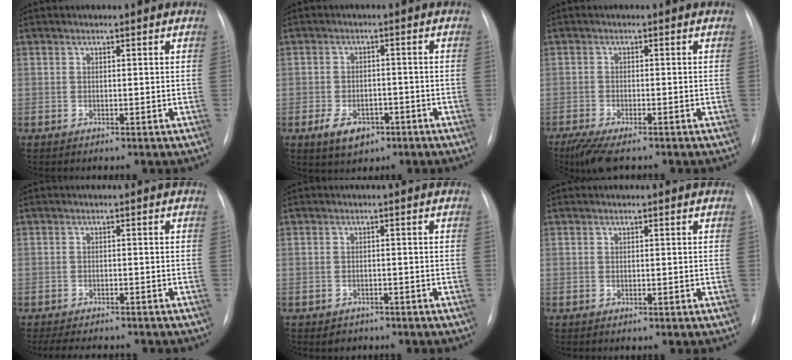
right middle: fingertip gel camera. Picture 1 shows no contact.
{"total": 5.1, "force": [-2.7, 3.1, 3.0], "torque": [-0.056, -0.002, -0.033]}
{"total": 6.3, "force": [-4.8, 1.2, 3.8], "torque": [-0.071, -0.017, -0.080]}
{"total": 8.1, "force": [-7.0, 2.3, 3.3], "torque": [-0.051, -0.005, -0.092]}
{"total": 1.8, "force": [-1.3, 1.2, -0.1], "torque": [-0.002, 0.005, -0.017]}
{"total": 0.0}